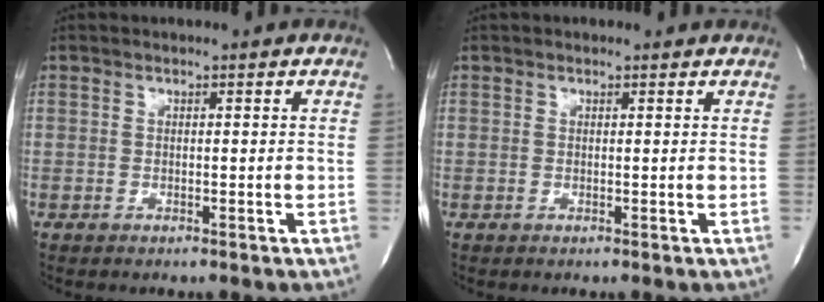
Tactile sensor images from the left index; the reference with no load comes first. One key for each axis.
{"total": 0.6, "fx": 0.5, "fy": 0.3, "fz": 0.1, "tx": -0.009, "ty": 0.005, "tz": 0.007}